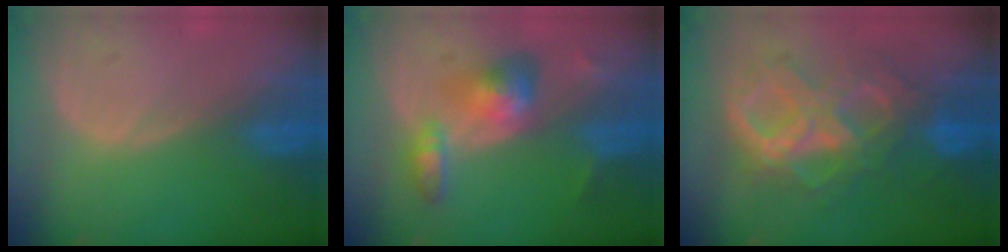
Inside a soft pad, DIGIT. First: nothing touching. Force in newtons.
{"total": 6.2, "press": 5.9, "slide": 1.8}
{"total": 10.6, "press": 10.6, "slide": 1.0}